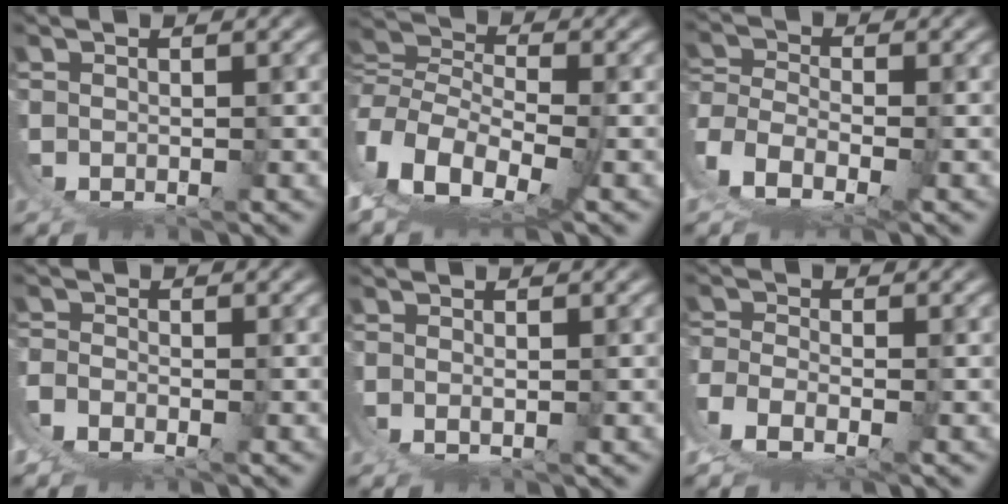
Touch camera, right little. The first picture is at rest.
{"total": 9.6, "force": [1.9, 6.3, 7.0], "torque": [-0.157, -0.030, 0.038]}
{"total": 9.0, "force": [0.9, 7.7, 4.7], "torque": [-0.149, -0.039, 0.015]}
{"total": 5.1, "force": [-0.4, 4.4, 2.5], "torque": [-0.084, -0.020, -0.005]}
{"total": 1.4, "force": [0.8, -1.0, 0.7], "torque": [-0.008, 0.001, 0.015]}
{"total": 6.3, "force": [0.2, 5.1, 3.8], "torque": [-0.118, -0.030, 0.009]}